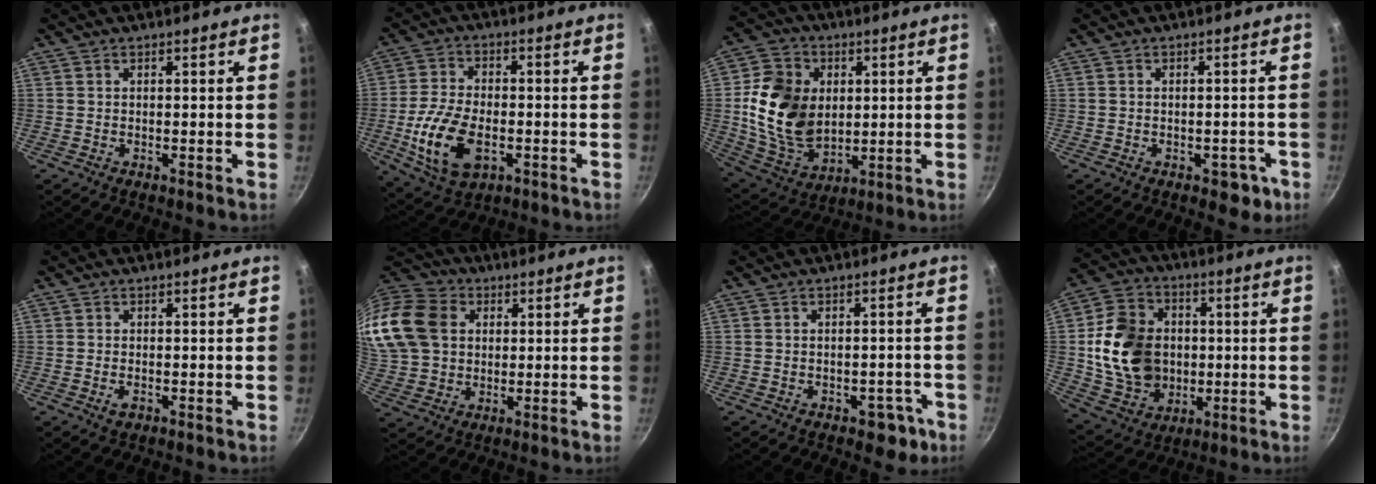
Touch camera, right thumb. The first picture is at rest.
{"total": 13.3, "force": [-3.4, 7.7, 10.3], "torque": [-0.197, 0.011, -0.058]}
{"total": 17.3, "force": [1.8, 13.0, 11.4], "torque": [-0.189, -0.011, 0.043]}
{"total": 4.6, "force": [-2.0, 2.8, 3.0], "torque": [-0.013, 0.018, -0.010]}
{"total": 1.6, "force": [-0.6, 0.9, 1.1], "torque": [-0.022, 0.000, -0.011]}
{"total": 24.5, "force": [5.9, 19.7, 13.2], "torque": [-0.311, 0.041, 0.112]}
{"total": 5.1, "force": [-2.5, 3.2, 3.0], "torque": [-0.013, 0.025, -0.014]}
{"total": 18.5, "force": [0.2, 14.6, 11.3], "torque": [-0.179, 0.011, 0.013]}